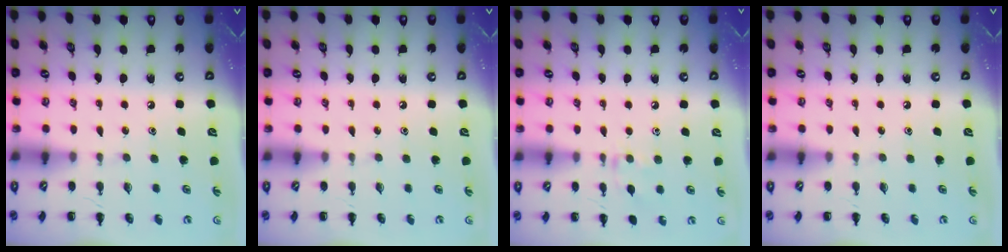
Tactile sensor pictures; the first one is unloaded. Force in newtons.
{"total": 0.0}
{"total": 7.1, "press": 6.9, "slide": 1.5}
{"total": 0.0}